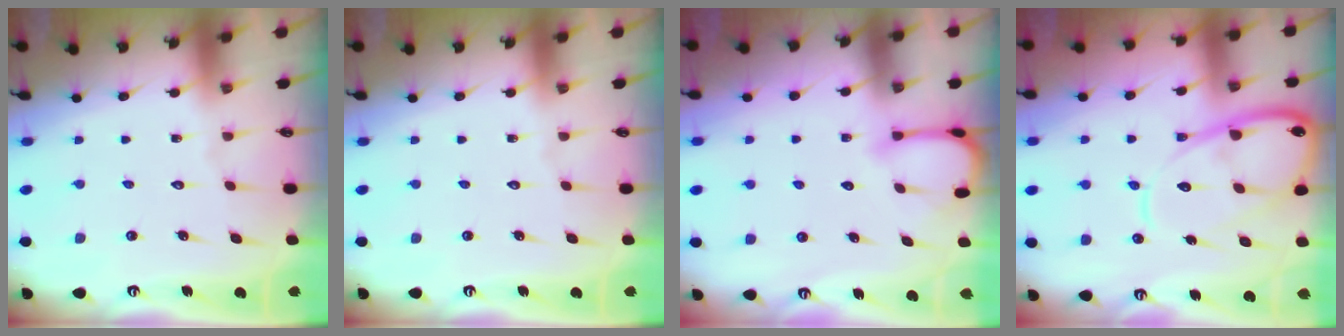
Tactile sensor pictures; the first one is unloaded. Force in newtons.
{"total": 0.0}
{"total": 5.5, "press": 5.5, "slide": 0.4}
{"total": 14.8, "press": 14.7, "slide": 1.5}